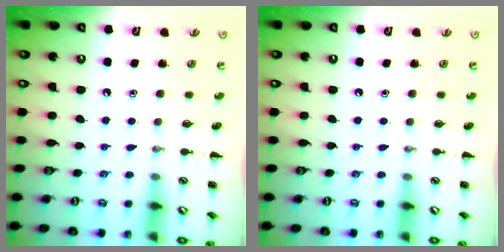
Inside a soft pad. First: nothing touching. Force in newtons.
{"total": 0.0}